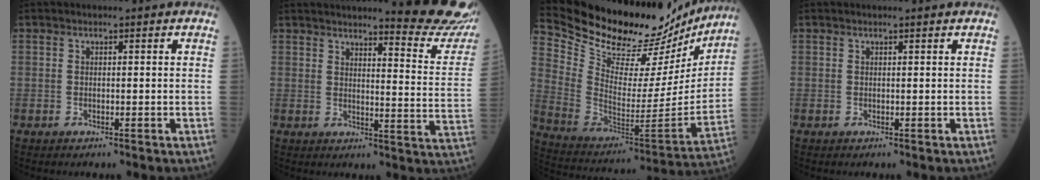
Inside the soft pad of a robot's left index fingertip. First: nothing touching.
{"total": 15.5, "force": [14.1, -0.1, 6.2], "torque": [-0.071, -0.090, 0.157]}
{"total": 27.7, "force": [25.0, 6.9, 9.7], "torque": [-0.176, -0.051, 0.369]}
{"total": 1.5, "force": [1.4, -0.1, 0.5], "torque": [-0.010, 0.003, 0.019]}